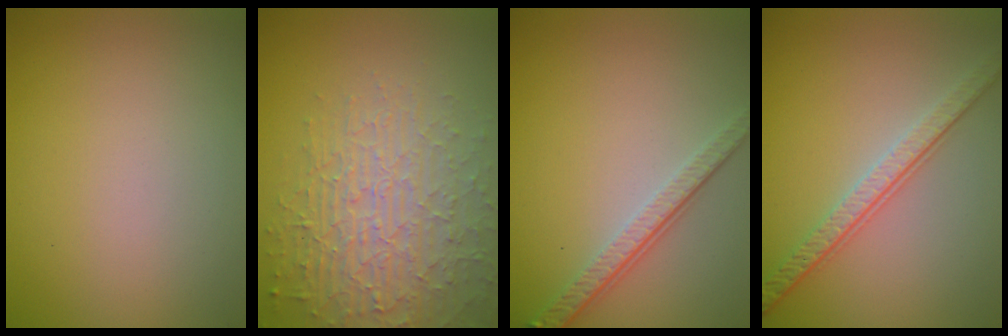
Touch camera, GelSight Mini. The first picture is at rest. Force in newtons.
{"total": 6.0, "press": 5.0, "slide": 3.3}
{"total": 3.8, "press": 2.7, "slide": 2.6}
{"total": 4.2, "press": 3.0, "slide": 2.9}